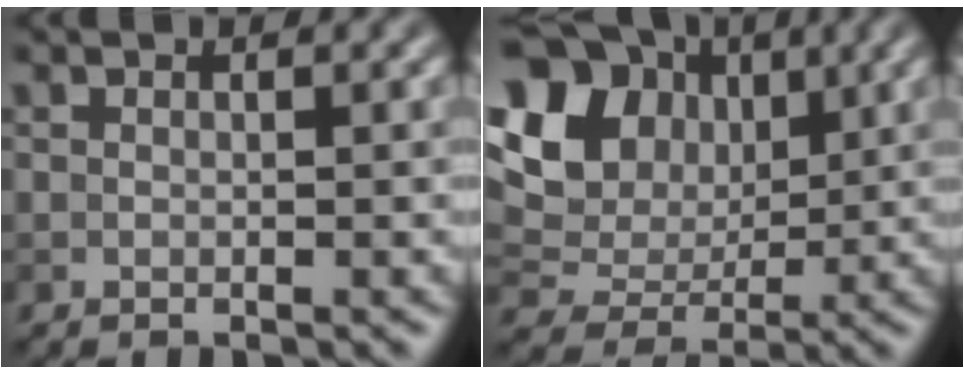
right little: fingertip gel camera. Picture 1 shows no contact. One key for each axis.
{"total": 13.0, "fx": 4.1, "fy": 10.1, "fz": 7.0, "tx": -0.167, "ty": 0.041, "tz": 0.068}